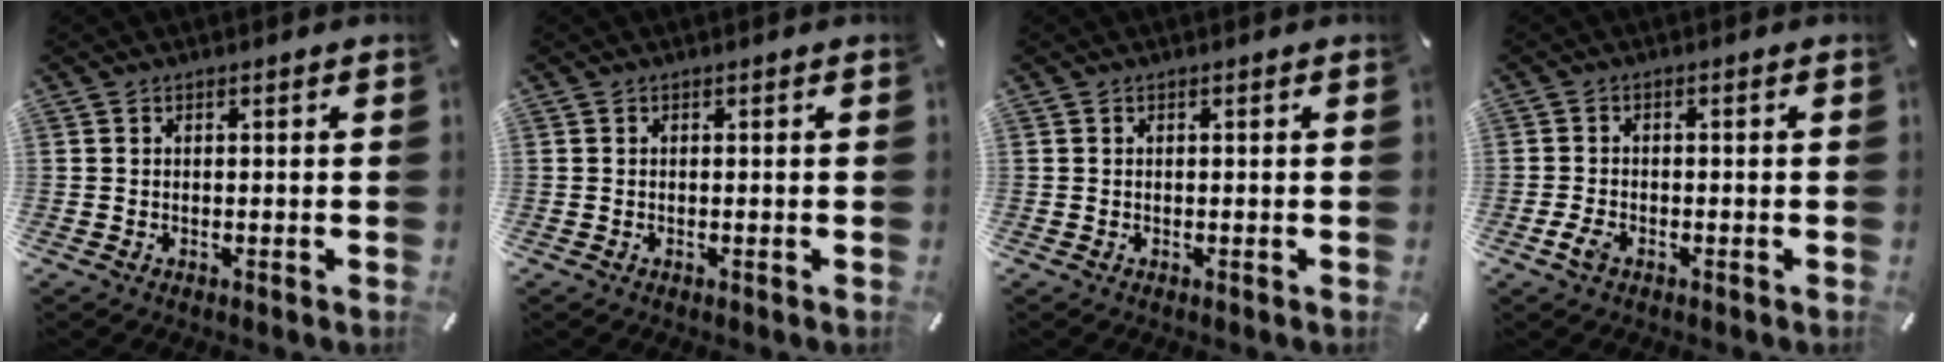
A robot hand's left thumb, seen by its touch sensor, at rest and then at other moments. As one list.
[{"total": 0.0}, {"total": 0.0}, {"total": 2.8, "force": [-1.5, 1.4, 1.9], "torque": [-0.045, 0.000, -0.030]}]